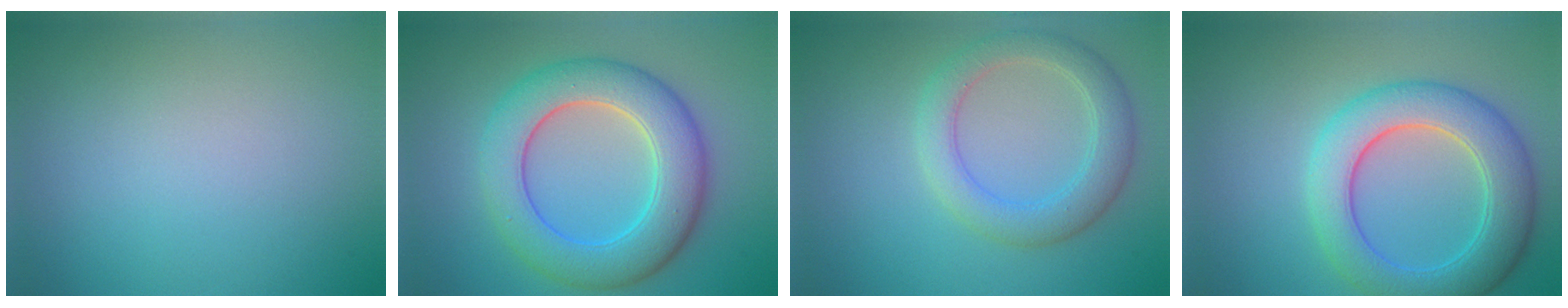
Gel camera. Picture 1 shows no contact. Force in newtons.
{"total": 7.9, "press": 7.8, "slide": 0.6}
{"total": 4.1, "press": 4.0, "slide": 0.2}
{"total": 6.9, "press": 6.9, "slide": 0.5}